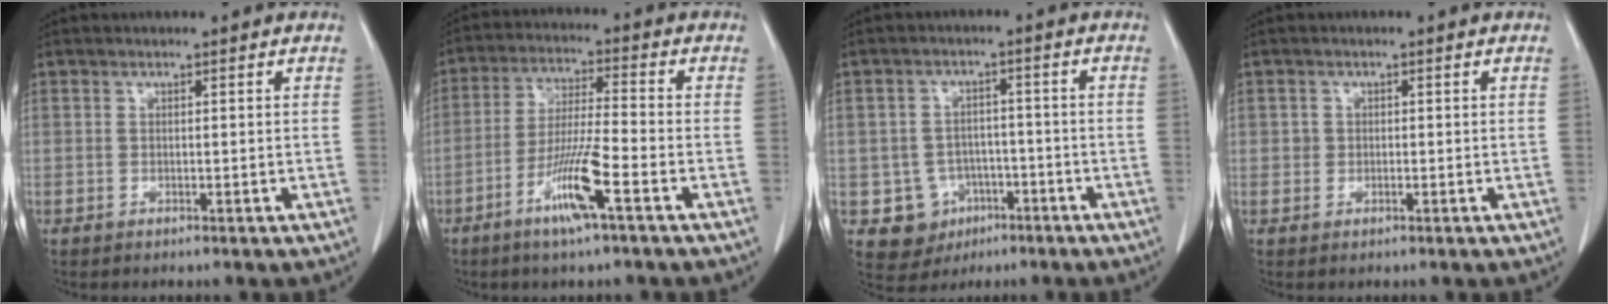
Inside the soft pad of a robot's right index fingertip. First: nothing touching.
{"total": 7.5, "force": [-3.6, -0.1, 6.5], "torque": [-0.127, -0.008, -0.072]}
{"total": 6.7, "force": [-2.5, 6.1, 1.2], "torque": [-0.018, 0.010, -0.025]}
{"total": 1.1, "force": [0.0, 1.1, 0.2], "torque": [0.003, 0.004, -0.001]}